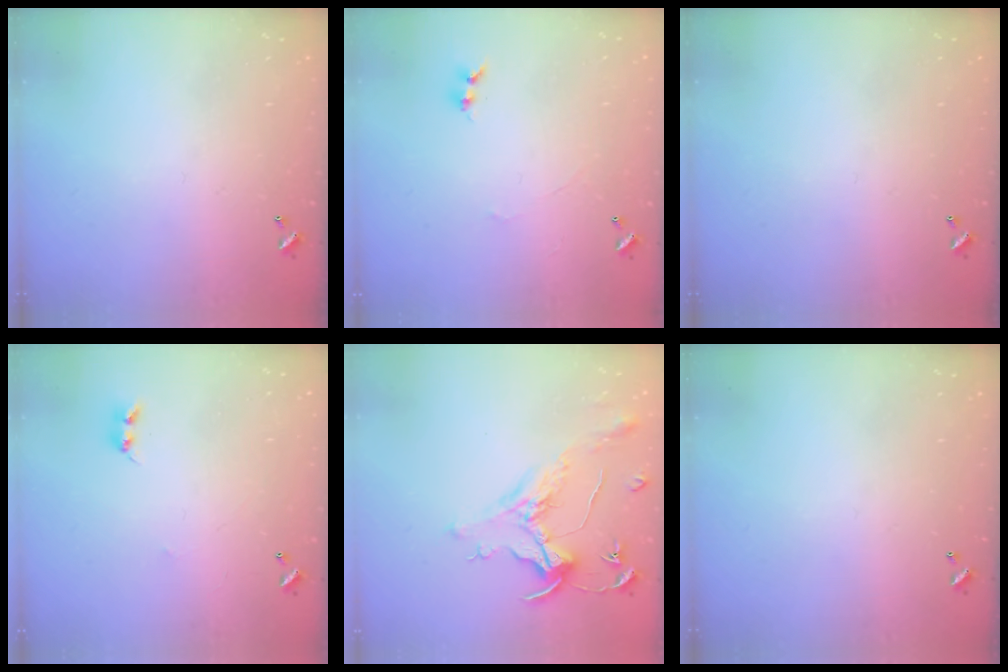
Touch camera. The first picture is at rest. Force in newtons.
{"total": 0.0}
{"total": 0.0}
{"total": 2.2, "press": 2.2, "slide": 0.4}
{"total": 1.6, "press": 1.4, "slide": 0.7}
{"total": 0.0}